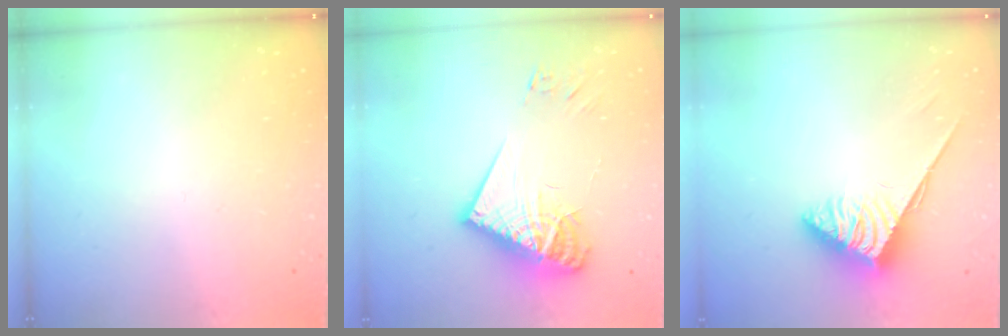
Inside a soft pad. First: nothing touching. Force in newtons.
{"total": 16.4, "press": 16.4, "slide": 1.2}
{"total": 3.7, "press": 3.7, "slide": 0.5}